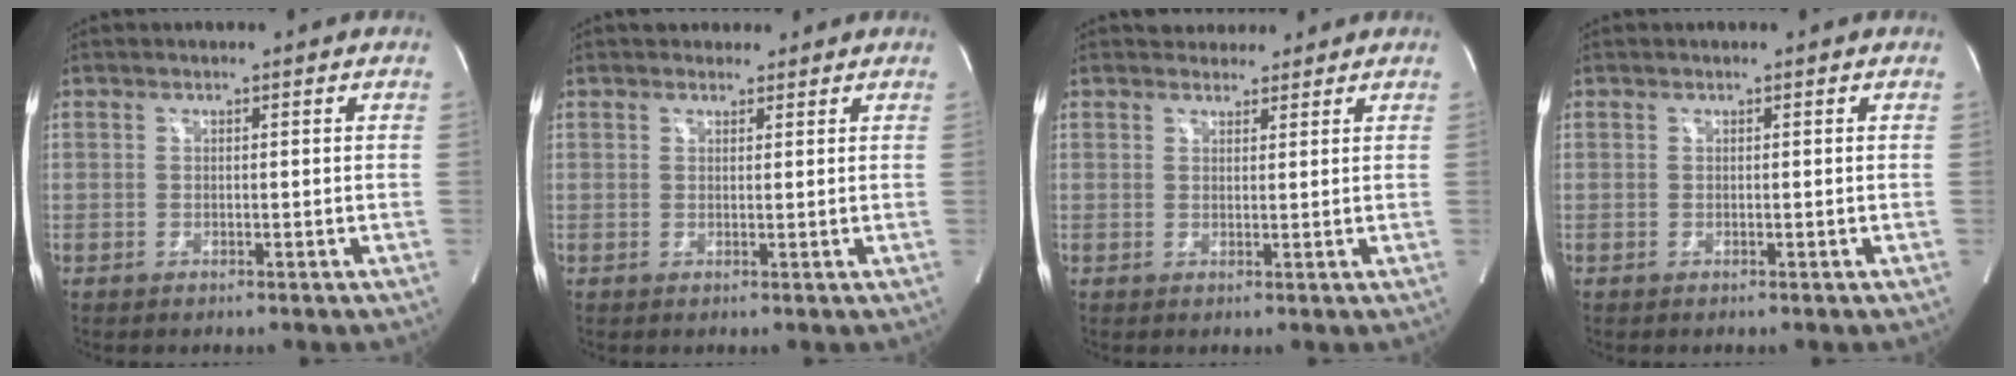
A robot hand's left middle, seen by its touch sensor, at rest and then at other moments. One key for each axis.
{"total": 3.2, "fx": 2.7, "fy": 1.5, "fz": 0.8, "tx": -0.007, "ty": 0.020, "tz": 0.039}
{"total": 3.8, "fx": 3.4, "fy": 1.6, "fz": 0.7, "tx": -0.004, "ty": 0.015, "tz": 0.050}
{"total": 0.0}